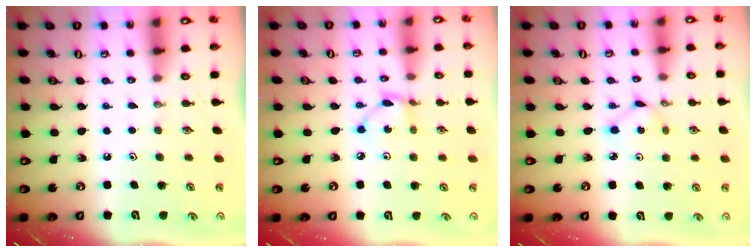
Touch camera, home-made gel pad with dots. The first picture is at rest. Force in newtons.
{"total": 3.5, "press": 3.5, "slide": 0.1}
{"total": 2.8, "press": 2.8, "slide": 0.3}